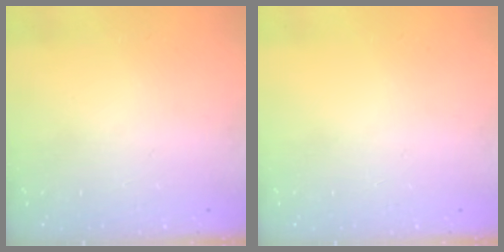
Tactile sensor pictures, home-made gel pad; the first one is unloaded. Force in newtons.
{"total": 0.0}